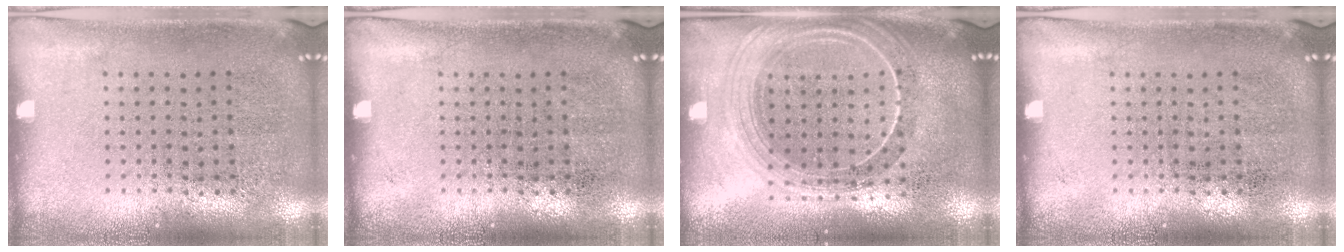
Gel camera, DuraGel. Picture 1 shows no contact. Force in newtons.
{"total": 0.0}
{"total": 2.2, "press": 1.9, "slide": 1.0}
{"total": 0.0}